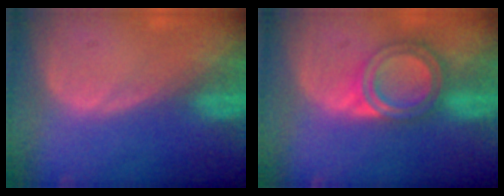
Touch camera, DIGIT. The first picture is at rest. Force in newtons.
{"total": 6.6, "press": 5.9, "slide": 3.0}